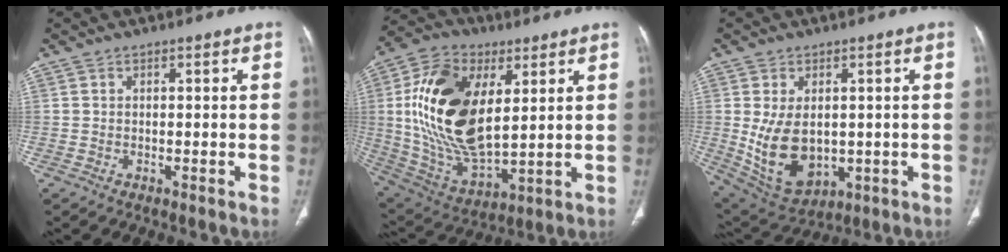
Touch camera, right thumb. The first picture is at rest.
{"total": 22.8, "force": [4.9, 12.3, 18.5], "torque": [-0.346, -0.021, 0.094]}
{"total": 12.3, "force": [-0.3, 8.0, 9.4], "torque": [-0.158, -0.010, 0.026]}